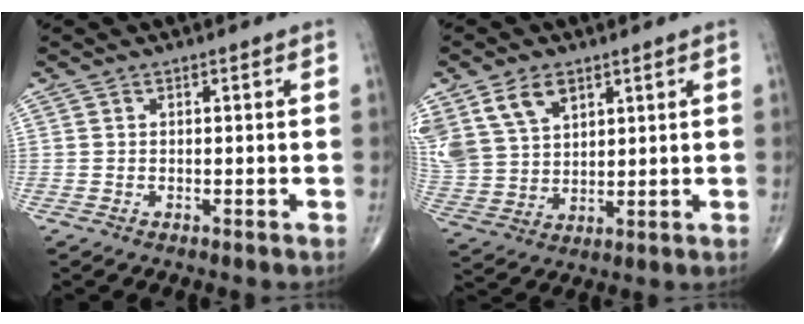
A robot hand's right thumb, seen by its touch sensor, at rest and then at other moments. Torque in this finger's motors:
{"motor_torque": [-0.93, 1.70, 0.83, 0.76, 0.10]}